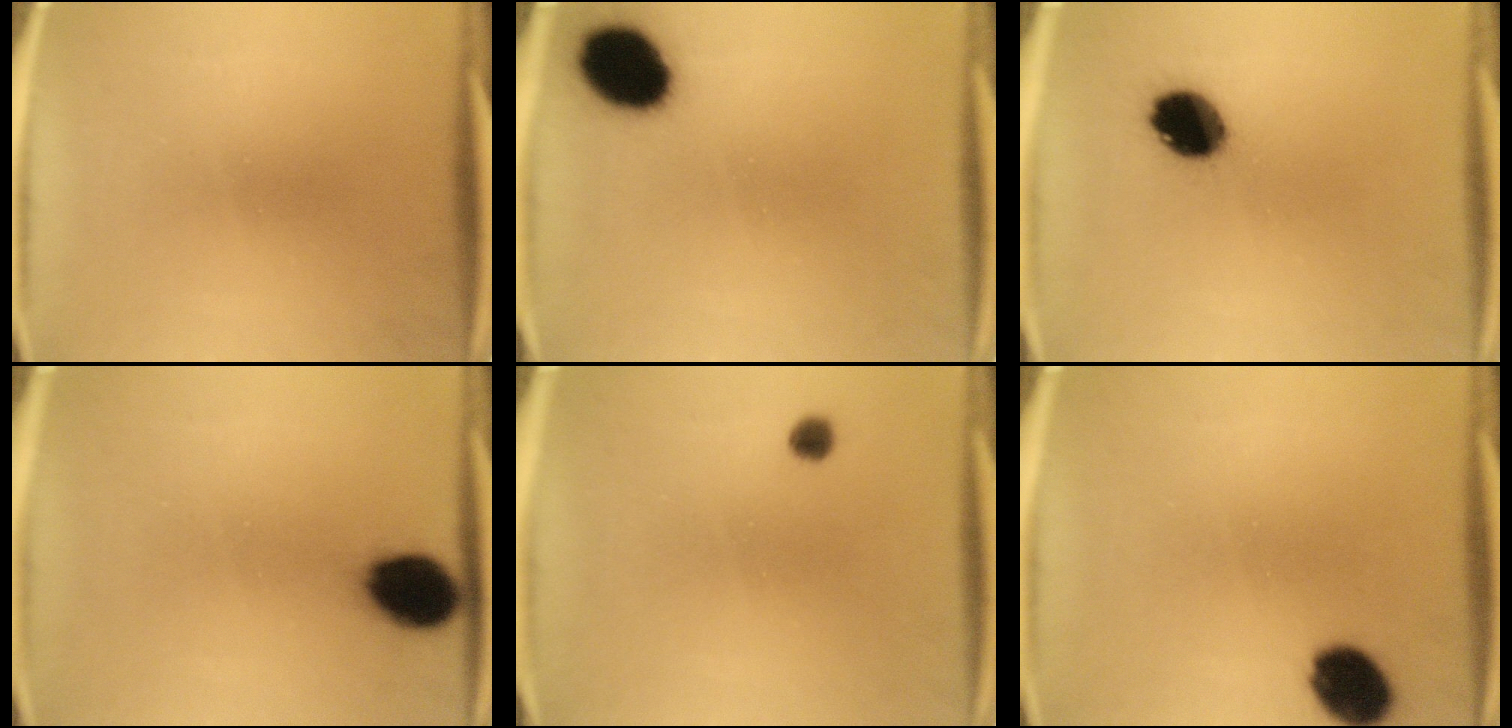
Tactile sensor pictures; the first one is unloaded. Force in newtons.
{"total": 12.1}
{"total": 10.2}
{"total": 9.3}
{"total": 1.8}
{"total": 9.3}